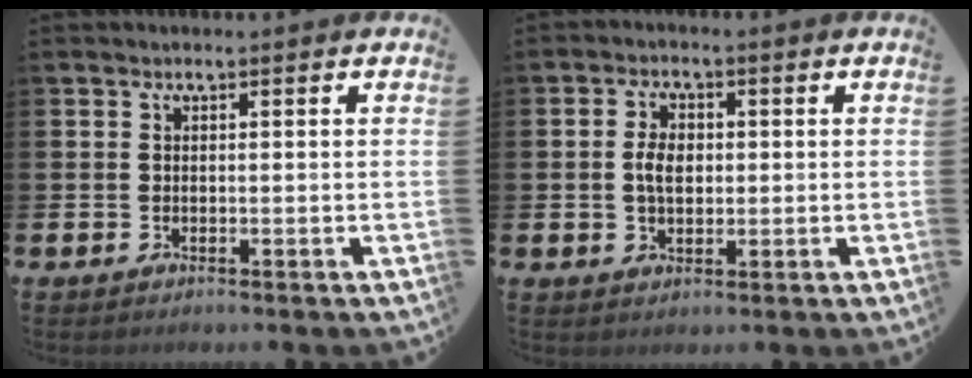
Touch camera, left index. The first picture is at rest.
{"total": 3.7, "force": [0.3, 2.4, 2.8], "torque": [-0.034, 0.001, -0.001]}